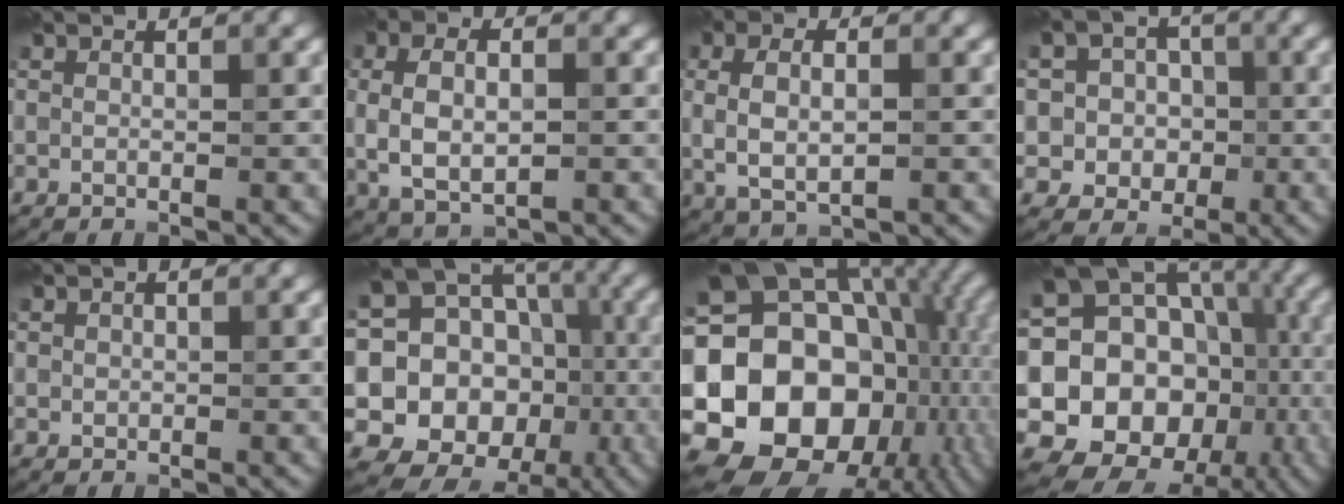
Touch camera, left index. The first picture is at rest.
{"total": 5.3, "force": [-0.1, 2.8, 4.5], "torque": [-0.097, 0.001, -0.002]}
{"total": 4.3, "force": [0.1, 2.0, 3.8], "torque": [-0.082, 0.001, 0.003]}
{"total": 5.4, "force": [0.0, 5.1, 1.5], "torque": [-0.017, 0.019, -0.023]}
{"total": 0.5, "force": [0.1, 0.5, 0.1], "torque": [-0.002, -0.001, 0.003]}
{"total": 18.5, "force": [-0.8, 16.4, 8.6], "torque": [-0.187, 0.025, -0.008]}
{"total": 21.2, "force": [-1.3, 16.8, 12.8], "torque": [-0.218, -0.008, -0.033]}
{"total": 21.0, "force": [-2.7, 18.2, 10.2], "torque": [-0.169, 0.013, -0.057]}